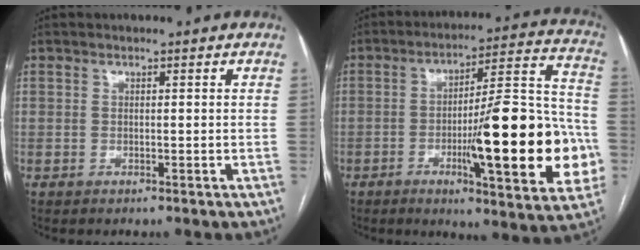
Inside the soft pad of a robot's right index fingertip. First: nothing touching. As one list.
[{"total": 22.9, "force": [-5.4, 3.7, 22.0], "torque": [-0.268, 0.011, -0.069]}]